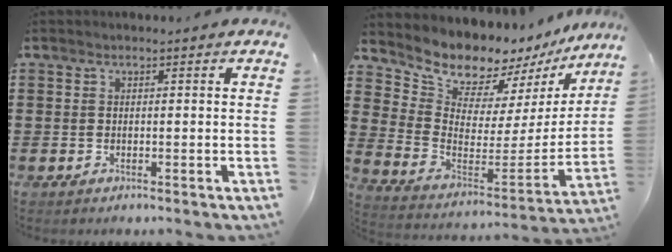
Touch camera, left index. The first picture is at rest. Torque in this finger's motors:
{"motor_torque": [1.43, -0.71, 0.52, 0.17]}